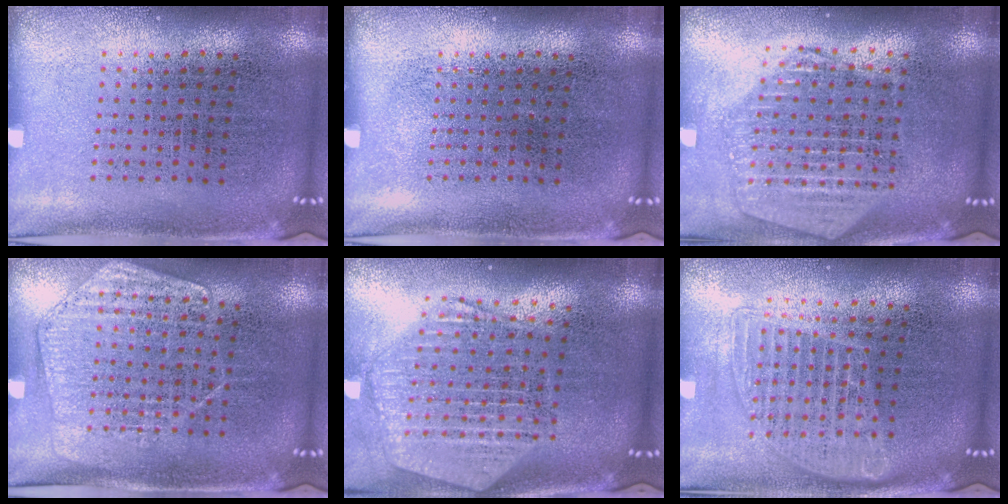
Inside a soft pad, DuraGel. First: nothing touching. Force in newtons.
{"total": 0.0}
{"total": 2.2, "press": 2.0, "slide": 1.0}
{"total": 1.4, "press": 1.4, "slide": 0.2}
{"total": 2.6, "press": 2.2, "slide": 1.4}
{"total": 1.4, "press": 1.2, "slide": 0.7}